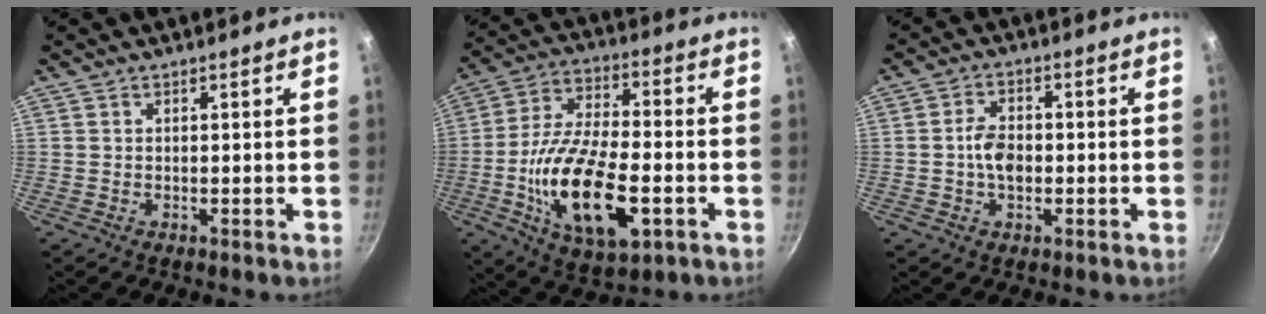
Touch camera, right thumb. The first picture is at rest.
{"total": 20.3, "force": [-5.4, 9.2, 17.2], "torque": [-0.312, 0.016, -0.096]}
{"total": 5.3, "force": [-0.6, 3.4, 4.1], "torque": [-0.063, 0.014, -0.016]}